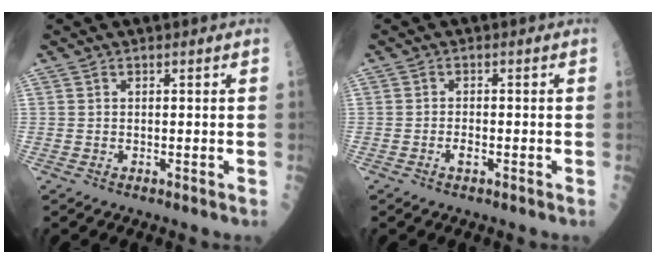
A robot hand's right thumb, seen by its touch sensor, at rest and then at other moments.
{"total": 1.5, "force": [-0.6, 0.6, 1.2], "torque": [-0.019, 0.003, -0.010]}